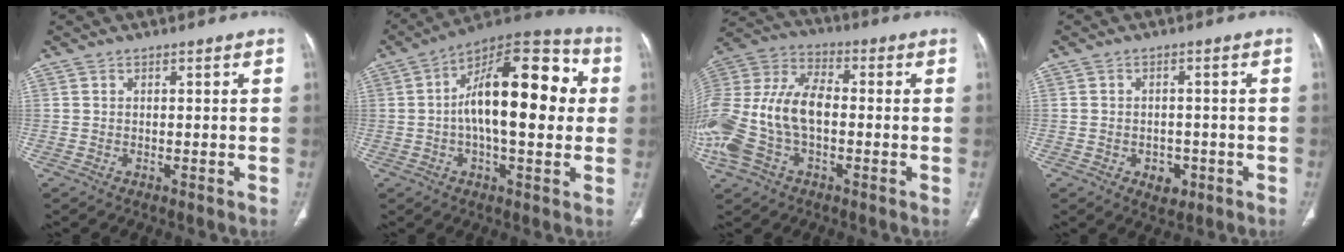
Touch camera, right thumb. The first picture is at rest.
{"total": 21.2, "force": [1.9, 9.2, 19.0], "torque": [-0.267, 0.032, 0.018]}
{"total": 20.9, "force": [-2.9, 12.8, 16.2], "torque": [-0.386, 0.031, -0.051]}
{"total": 3.8, "force": [-1.6, 2.7, 2.1], "torque": [-0.016, 0.007, -0.016]}